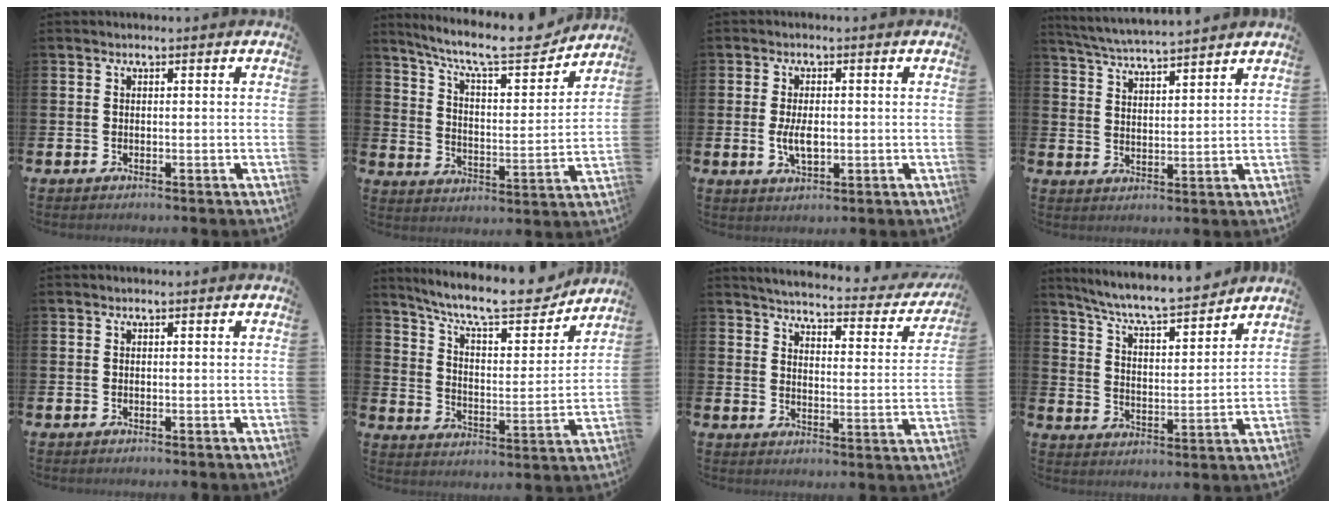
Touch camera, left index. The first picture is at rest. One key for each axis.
{"total": 10.2, "fx": 9.1, "fy": 1.9, "fz": 4.2, "tx": -0.108, "ty": -0.061, "tz": 0.151}
{"total": 3.8, "fx": -0.2, "fy": 2.0, "fz": 3.3, "tx": -0.054, "ty": 0.002, "tz": -0.005}
{"total": 5.0, "fx": 5.0, "fy": -0.3, "fz": 0.7, "tx": -0.034, "ty": -0.032, "tz": 0.088}
{"total": 0.0}
{"total": 11.2, "fx": 10.0, "fy": 2.4, "fz": 4.3, "tx": -0.105, "ty": -0.072, "tz": 0.171}
{"total": 3.6, "fx": 3.4, "fy": 0.7, "fz": 0.8, "tx": -0.032, "ty": -0.037, "tz": 0.049}
{"total": 7.5, "fx": 7.2, "fy": 0.5, "fz": 2.3, "tx": -0.079, "ty": -0.052, "tz": 0.124}